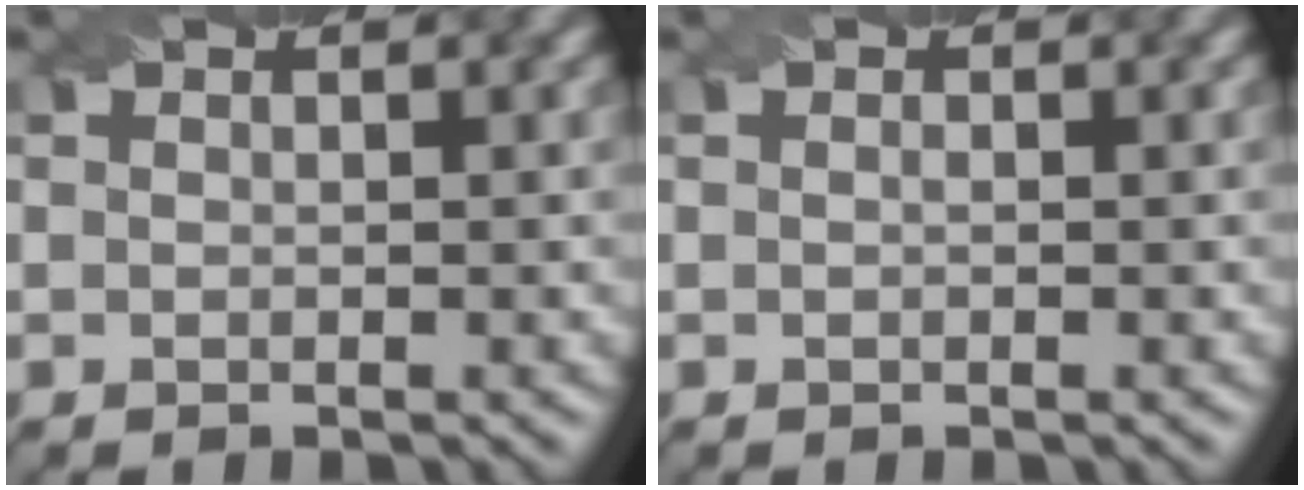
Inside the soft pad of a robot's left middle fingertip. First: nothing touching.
{"total": 0.0}